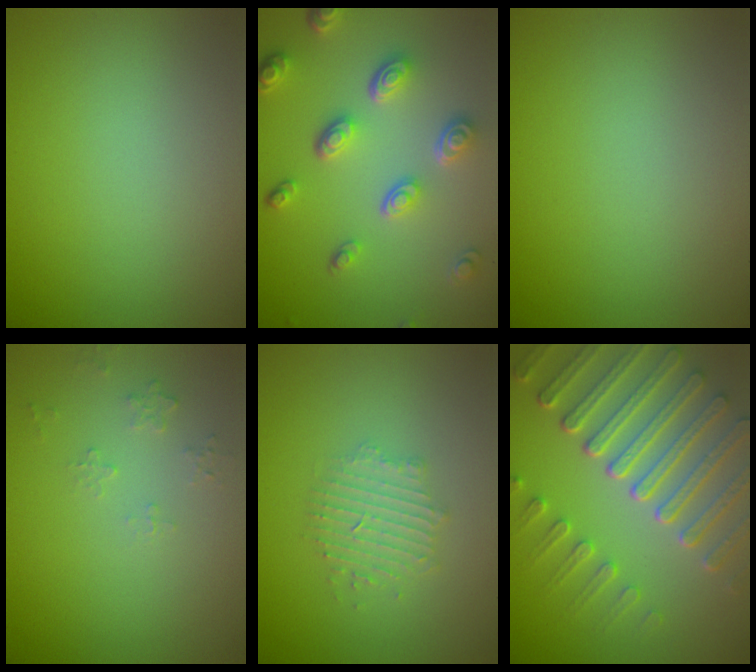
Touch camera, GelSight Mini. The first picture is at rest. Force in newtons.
{"total": 4.6, "press": 3.5, "slide": 3.0}
{"total": 0.0}
{"total": 0.7, "press": 0.5, "slide": 0.5}
{"total": 2.4, "press": 2.4, "slide": 0.3}
{"total": 7.4, "press": 5.6, "slide": 4.9}